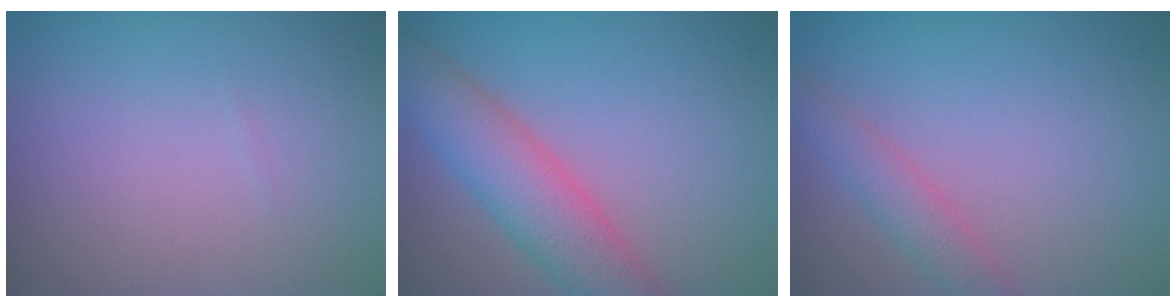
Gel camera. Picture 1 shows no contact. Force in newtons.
{"total": 6.4, "press": 6.3, "slide": 0.5}
{"total": 2.4, "press": 2.4, "slide": 0.1}